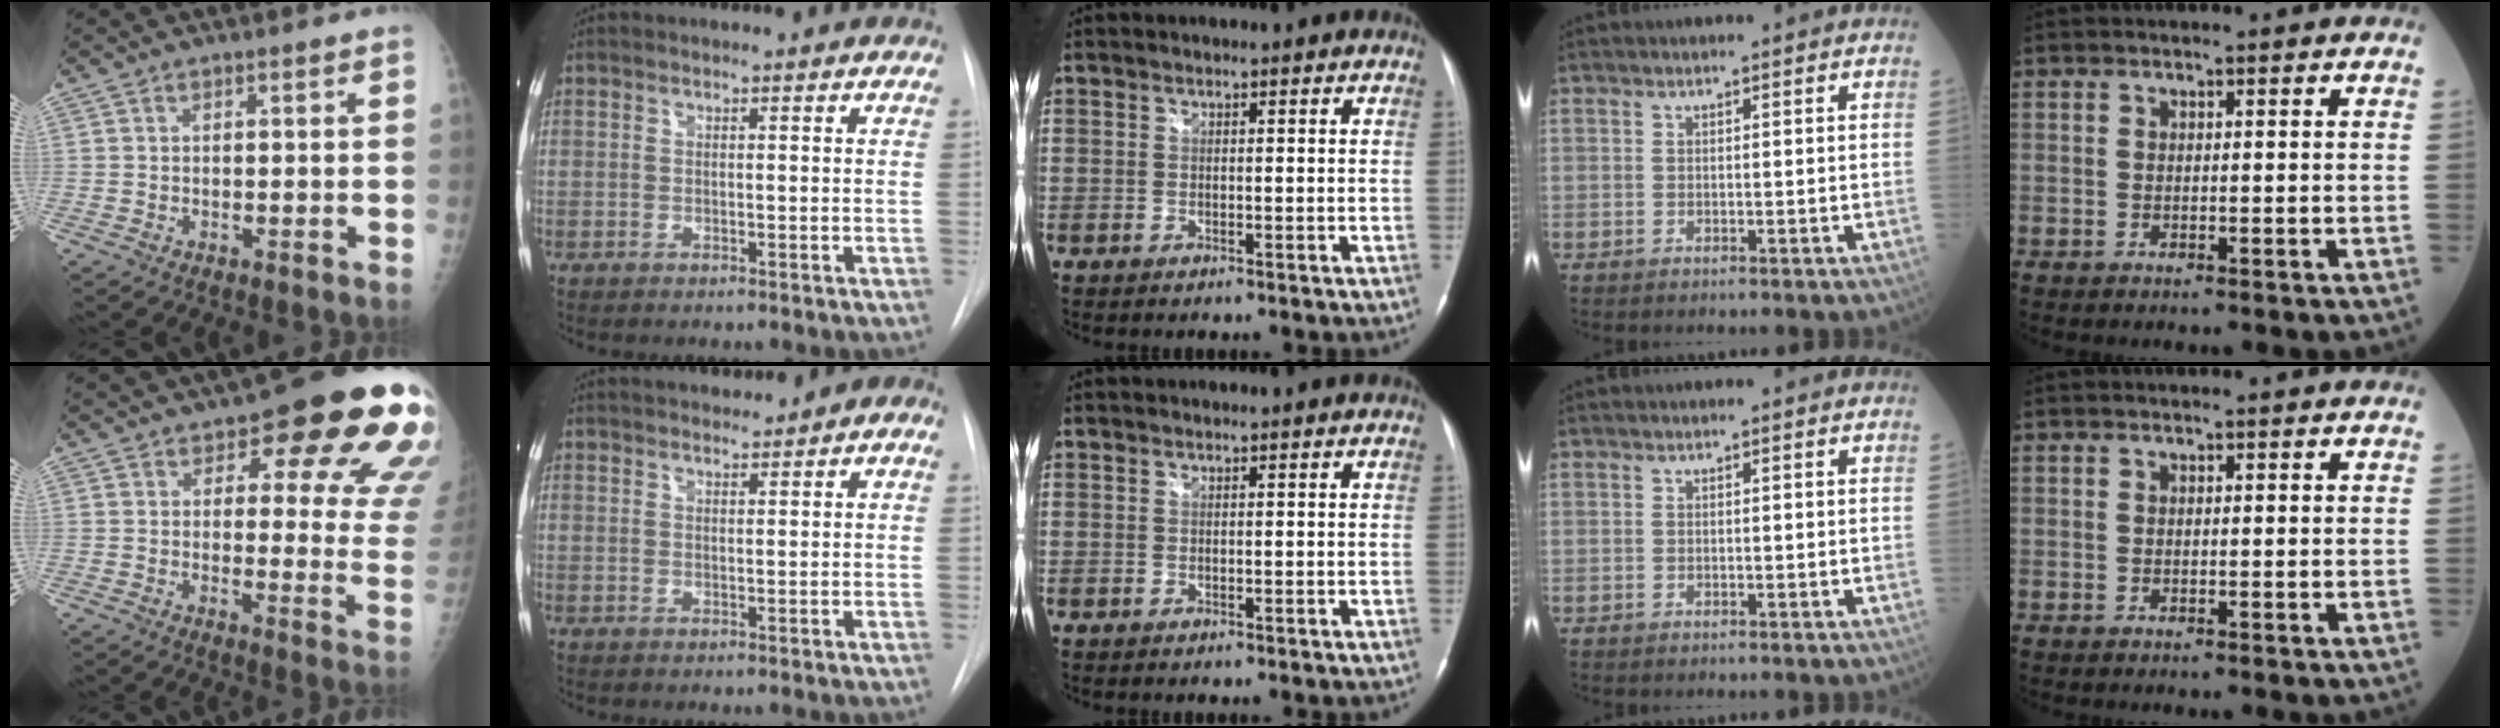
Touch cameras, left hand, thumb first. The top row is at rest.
{"thumb": {"total": 20.3, "force": [10.5, 7.5, 15.6], "torque": [-0.145, -0.045, 0.116]}, "index": {"total": 5.0, "force": [3.4, 1.8, 3.2], "torque": [-0.042, 0.016, 0.047]}}